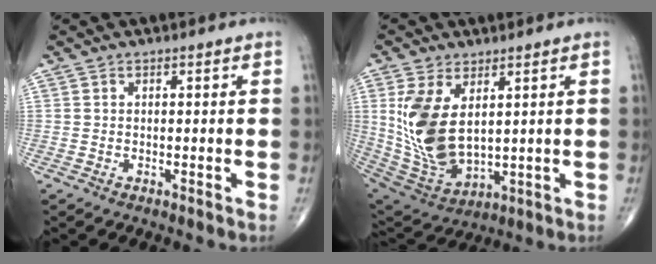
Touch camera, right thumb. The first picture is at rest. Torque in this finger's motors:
{"motor_torque": [-0.29, 0.84, 1.33, 0.28, 0.43]}